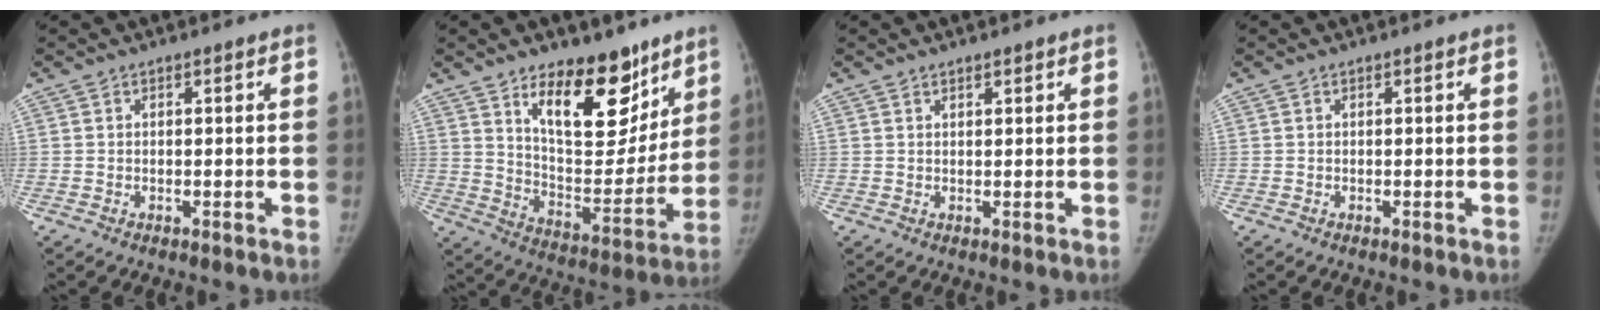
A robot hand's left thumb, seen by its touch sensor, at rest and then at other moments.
{"total": 18.8, "force": [11.7, 8.9, 11.7], "torque": [-0.115, -0.089, 0.193]}
{"total": 1.1, "force": [0.9, 0.3, 0.5], "torque": [-0.004, -0.005, 0.014]}
{"total": 0.0}